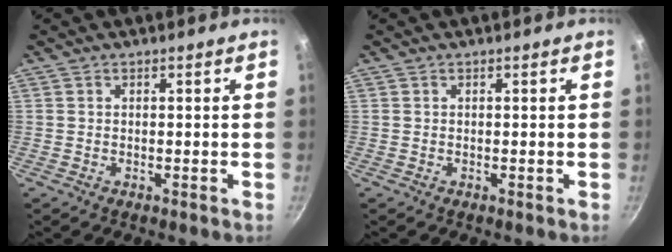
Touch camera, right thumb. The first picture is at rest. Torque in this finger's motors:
{"motor_torque": [-0.03, 0.02, -0.01, -0.02, 0.00]}